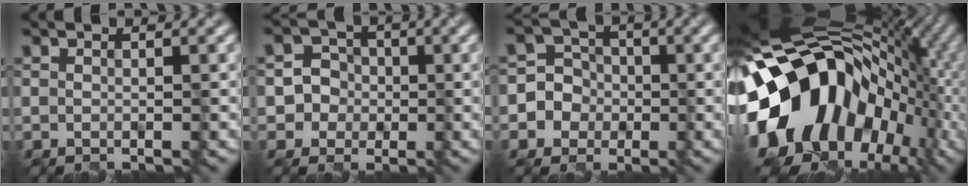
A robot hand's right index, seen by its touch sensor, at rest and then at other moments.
{"total": 4.8, "force": [-0.8, 4.7, 0.6], "torque": [0.000, 0.022, -0.032]}
{"total": 6.4, "force": [-1.2, 6.2, 0.8], "torque": [-0.013, 0.026, -0.045]}
{"total": 17.8, "force": [-1.9, 13.3, 11.7], "torque": [-0.201, -0.001, -0.035]}